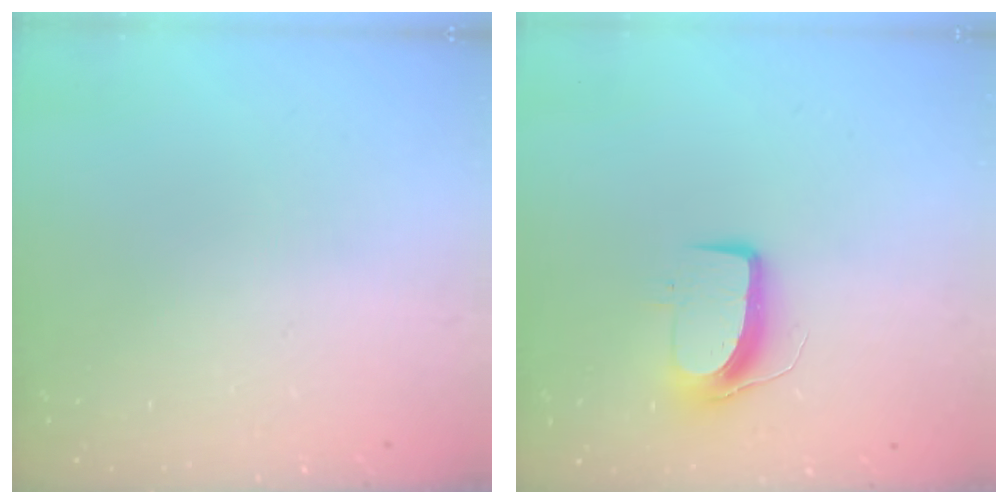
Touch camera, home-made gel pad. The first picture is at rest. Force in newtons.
{"total": 9.9, "press": 9.8, "slide": 1.1}